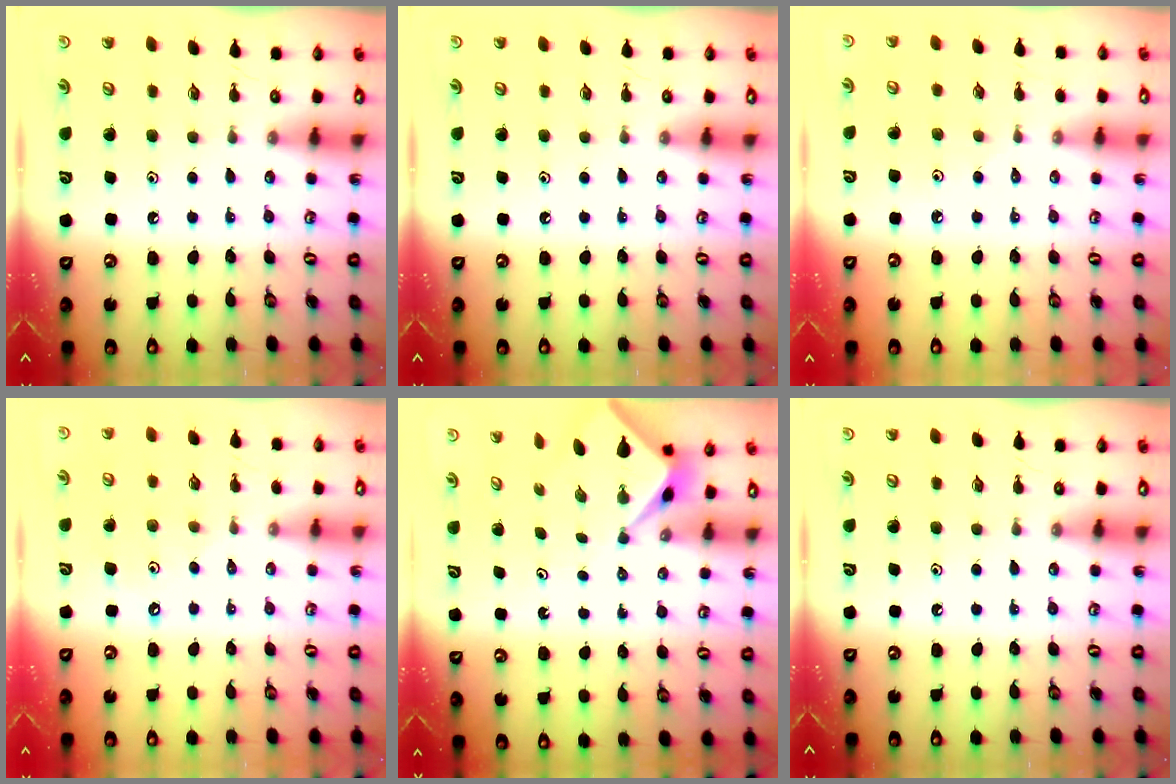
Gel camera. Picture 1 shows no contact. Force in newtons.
{"total": 0.0}
{"total": 1.5, "press": 1.4, "slide": 0.4}
{"total": 3.4, "press": 3.4, "slide": 0.5}
{"total": 2.1, "press": 2.1, "slide": 0.2}
{"total": 0.0}